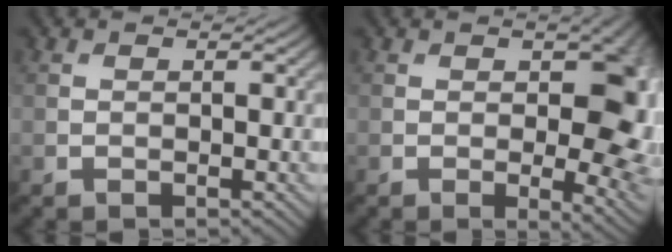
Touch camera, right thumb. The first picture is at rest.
{"total": 10.5, "force": [0.2, 4.8, 9.3], "torque": [-0.111, -0.008, 0.010]}